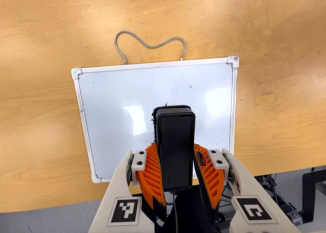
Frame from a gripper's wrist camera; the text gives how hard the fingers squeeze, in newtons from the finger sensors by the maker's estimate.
{"total": 5.2, "left": 4.7, "right": 5.7}